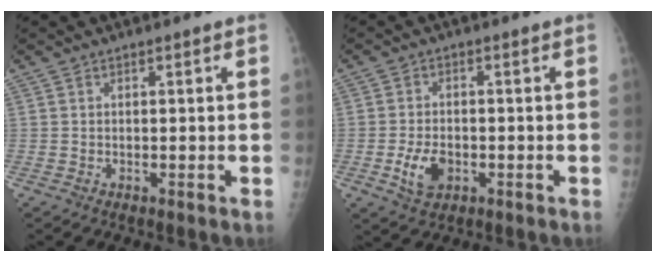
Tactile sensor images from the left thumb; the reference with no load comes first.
{"total": 5.5, "force": [-1.7, 3.6, 3.8], "torque": [-0.067, 0.002, -0.026]}